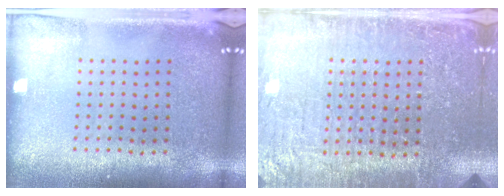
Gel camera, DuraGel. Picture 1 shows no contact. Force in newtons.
{"total": 3.9, "press": 3.7, "slide": 1.0}